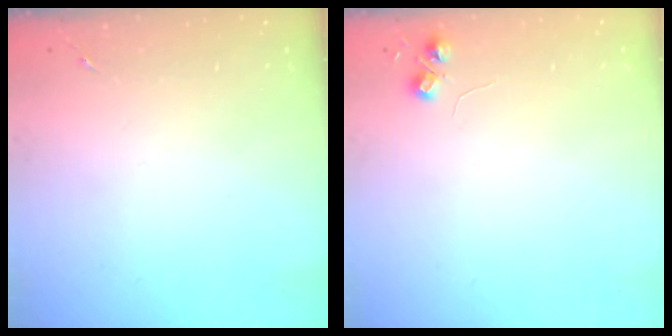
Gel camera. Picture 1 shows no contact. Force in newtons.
{"total": 5.2, "press": 5.2, "slide": 0.7}